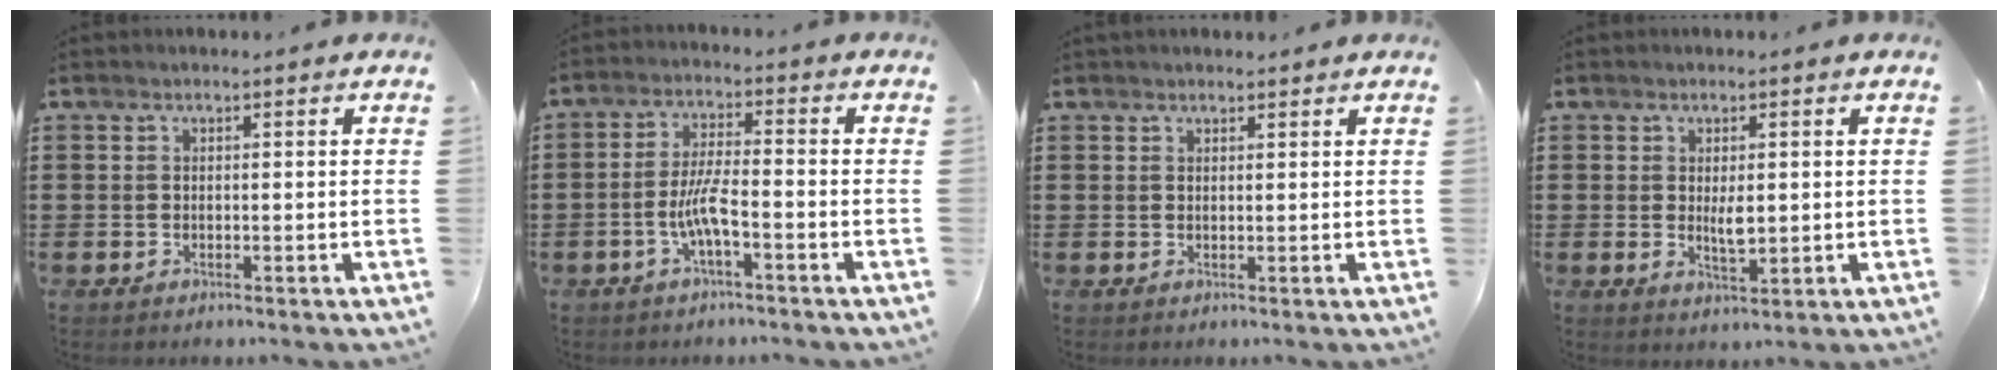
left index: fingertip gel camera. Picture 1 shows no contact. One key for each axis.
{"total": 5.4, "fx": -2.1, "fy": 0.9, "fz": 4.9, "tx": -0.104, "ty": -0.001, "tz": -0.046}
{"total": 1.2, "fx": 1.2, "fy": 0.3, "fz": 0.1, "tx": -0.004, "ty": 0.001, "tz": 0.023}
{"total": 3.1, "fx": 0.4, "fy": 1.0, "fz": 2.9, "tx": -0.048, "ty": -0.002, "tz": 0.005}